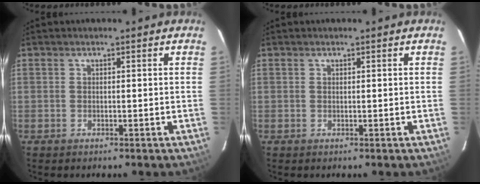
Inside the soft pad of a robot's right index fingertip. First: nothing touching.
{"total": 0.0}